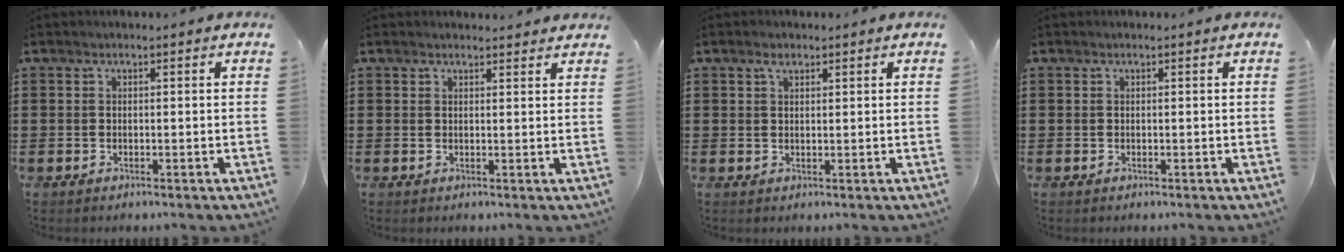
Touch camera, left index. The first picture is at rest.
{"total": 1.3, "force": [1.3, 0.2, 0.0], "torque": [-0.003, 0.001, 0.026]}
{"total": 1.5, "force": [1.0, 0.7, 0.9], "torque": [-0.013, 0.001, 0.015]}
{"total": 0.0}